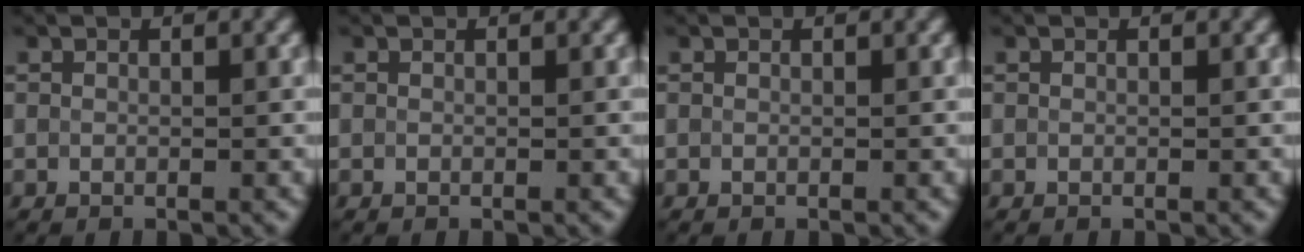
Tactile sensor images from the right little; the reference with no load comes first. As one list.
[{"total": 0.0}, {"total": 0.0}, {"total": 0.0}]